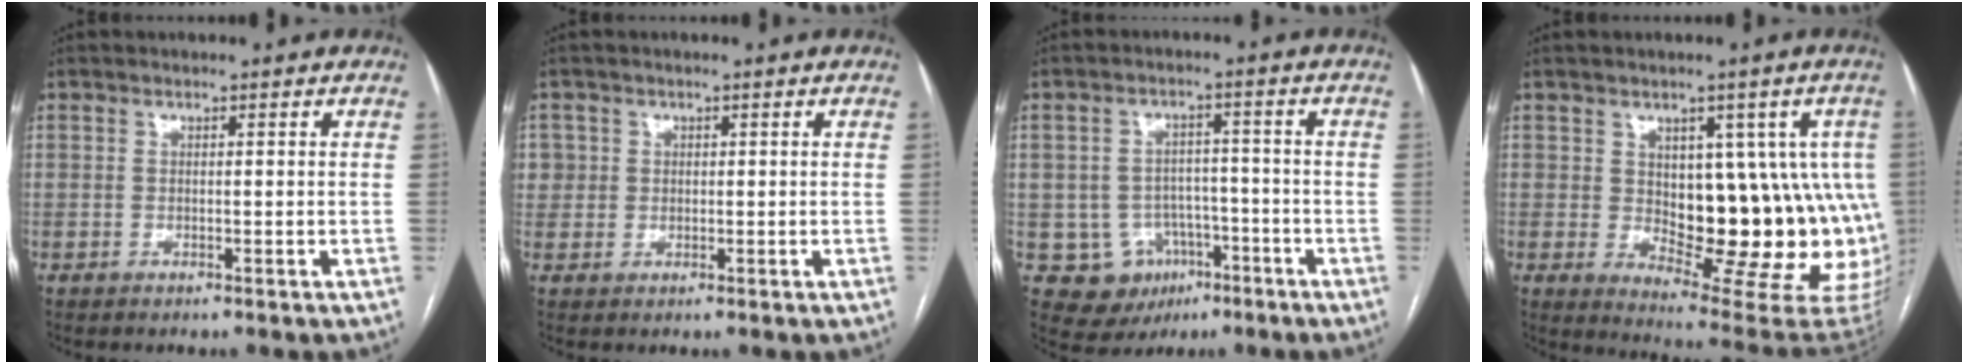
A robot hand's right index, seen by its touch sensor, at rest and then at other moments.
{"total": 2.8, "force": [0.7, 2.7, 0.2], "torque": [0.012, 0.007, 0.014]}
{"total": 8.4, "force": [-3.2, 7.4, 2.2], "torque": [-0.035, 0.014, -0.035]}
{"total": 17.6, "force": [1.0, 8.4, 15.4], "torque": [-0.146, 0.011, 0.035]}